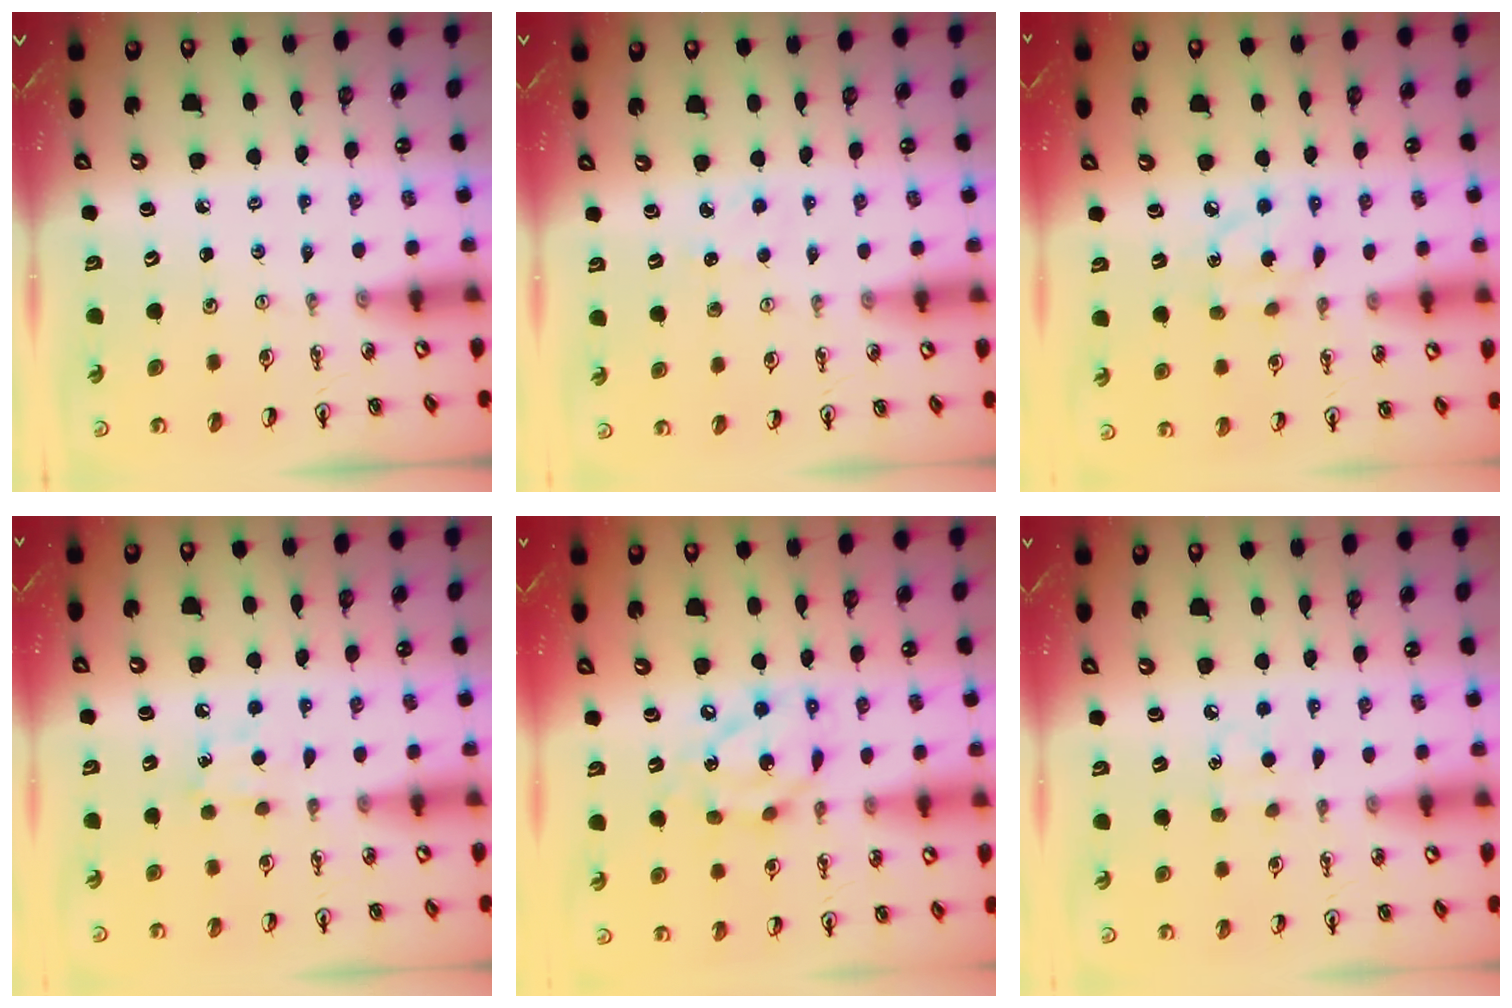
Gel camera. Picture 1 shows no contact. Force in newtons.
{"total": 3.2, "press": 3.1, "slide": 0.4}
{"total": 4.3, "press": 4.3, "slide": 0.5}
{"total": 5.6, "press": 5.6, "slide": 0.7}
{"total": 13.4, "press": 13.4, "slide": 1.3}
{"total": 6.8, "press": 6.8, "slide": 0.7}